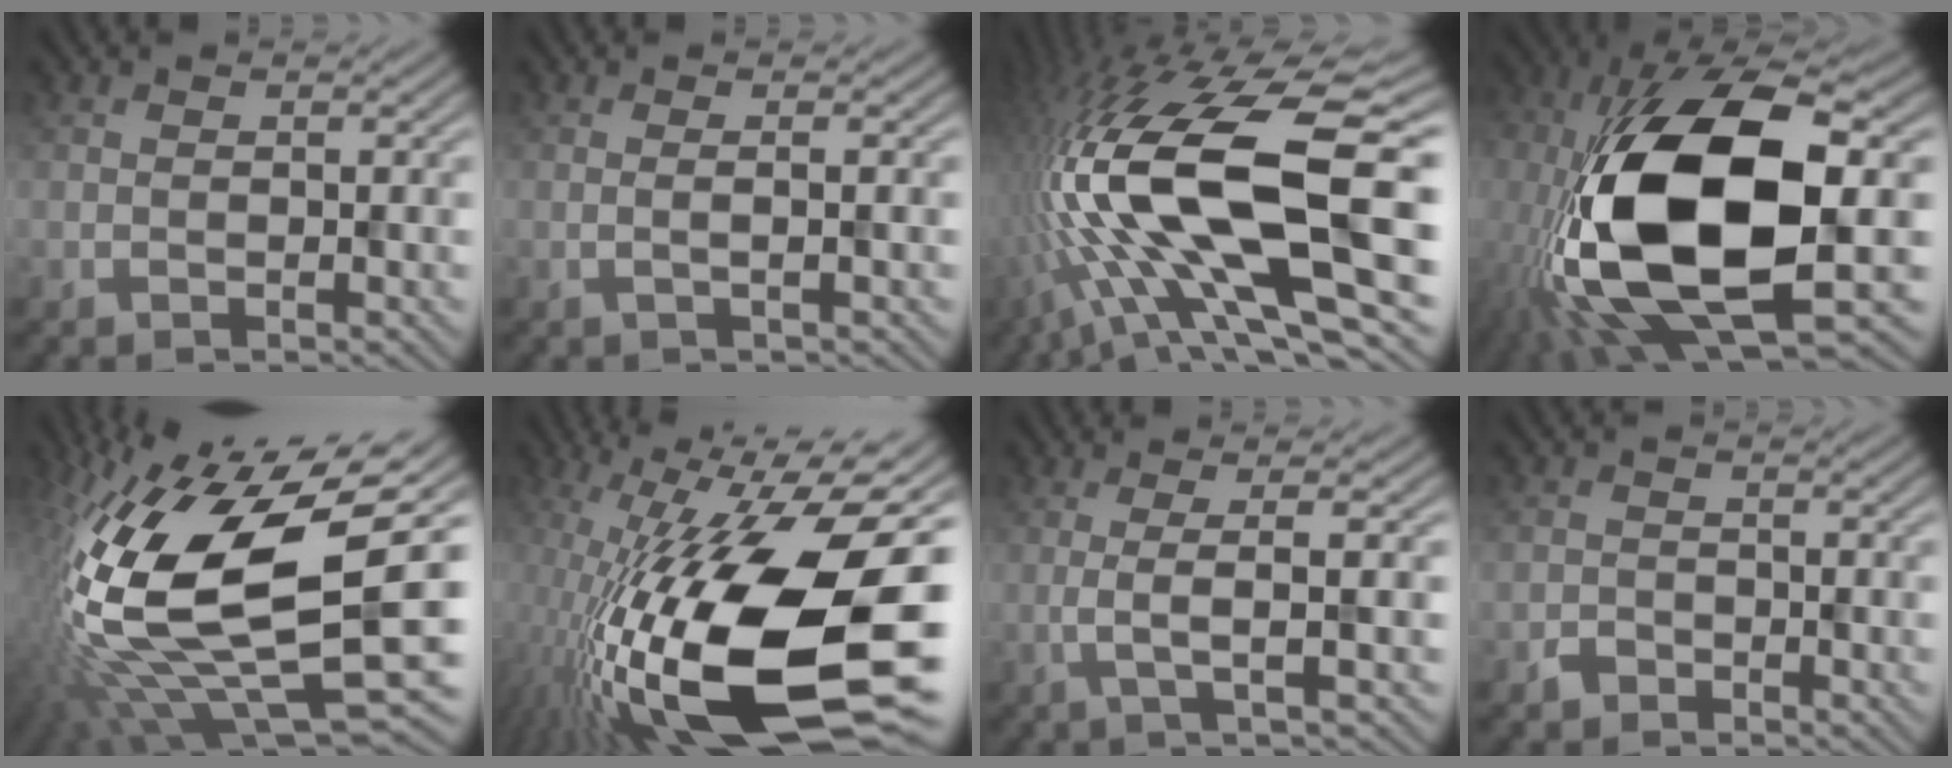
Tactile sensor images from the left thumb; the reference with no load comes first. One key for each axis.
{"total": 1.6, "fx": 0.1, "fy": 0.4, "fz": 1.5, "tx": -0.024, "ty": 0.004, "tz": -0.008}
{"total": 20.3, "fx": -3.3, "fy": 8.0, "fz": 18.3, "tx": -0.363, "ty": -0.009, "tz": -0.060}
{"total": 19.3, "fx": -3.0, "fy": 9.7, "fz": 16.5, "tx": -0.369, "ty": -0.027, "tz": -0.044}
{"total": 19.5, "fx": -0.5, "fy": 8.9, "fz": 17.3, "tx": -0.379, "ty": -0.049, "tz": 0.014}
{"total": 22.0, "fx": -4.5, "fy": 9.3, "fz": 19.4, "tx": -0.355, "ty": -0.029, "tz": -0.071}
{"total": 3.6, "fx": 0.0, "fy": 0.6, "fz": 3.5, "tx": -0.056, "ty": 0.007, "tz": -0.011}
{"total": 1.5, "fx": -1.2, "fy": 0.9, "fz": -0.2, "tx": 0.007, "ty": 0.002, "tz": -0.025}